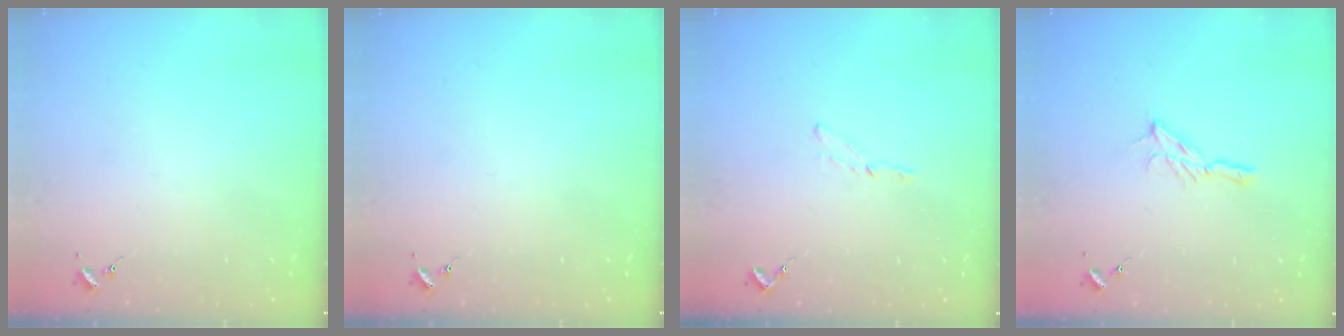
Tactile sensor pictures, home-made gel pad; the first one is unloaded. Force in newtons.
{"total": 0.0}
{"total": 3.4, "press": 3.4, "slide": 0.3}
{"total": 5.7, "press": 5.7, "slide": 0.4}